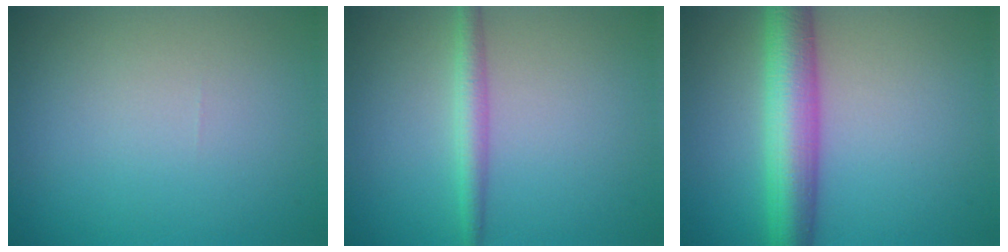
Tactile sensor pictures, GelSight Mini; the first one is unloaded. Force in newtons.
{"total": 2.1, "press": 2.1, "slide": 0.0}
{"total": 6.6, "press": 6.6, "slide": 0.0}